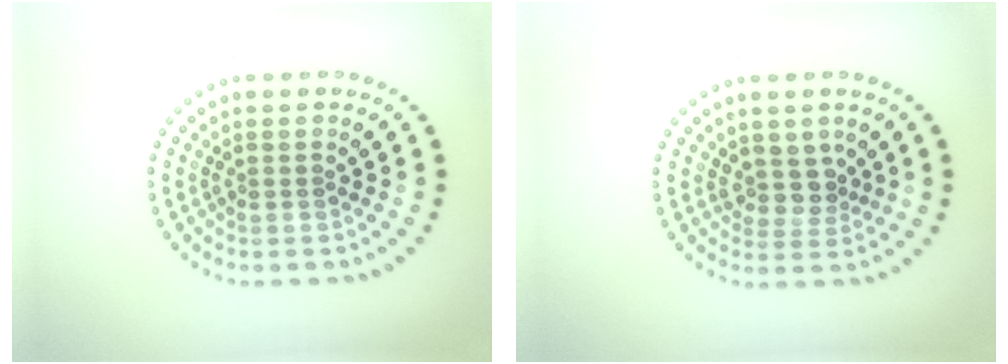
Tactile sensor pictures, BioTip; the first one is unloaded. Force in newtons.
{"total": 2.2, "press": 1.6, "slide": 1.5}